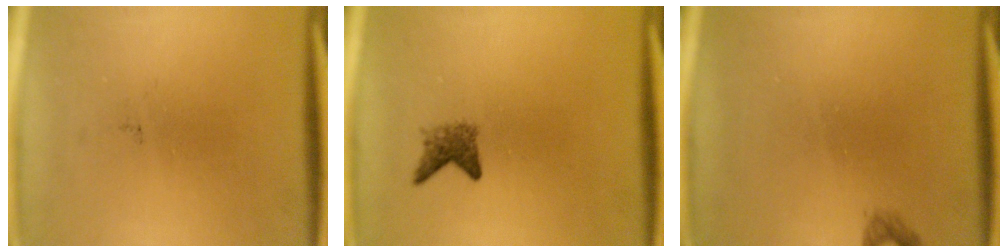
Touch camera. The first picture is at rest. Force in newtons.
{"total": 2.2}
{"total": 0.8}